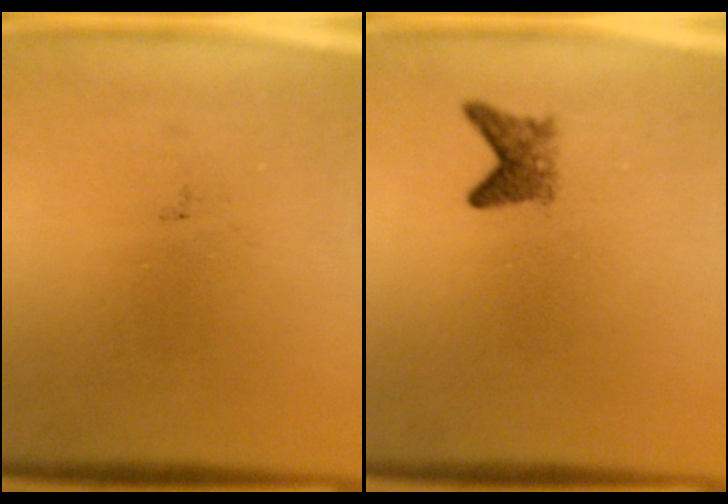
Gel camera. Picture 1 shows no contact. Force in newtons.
{"total": 2.1}